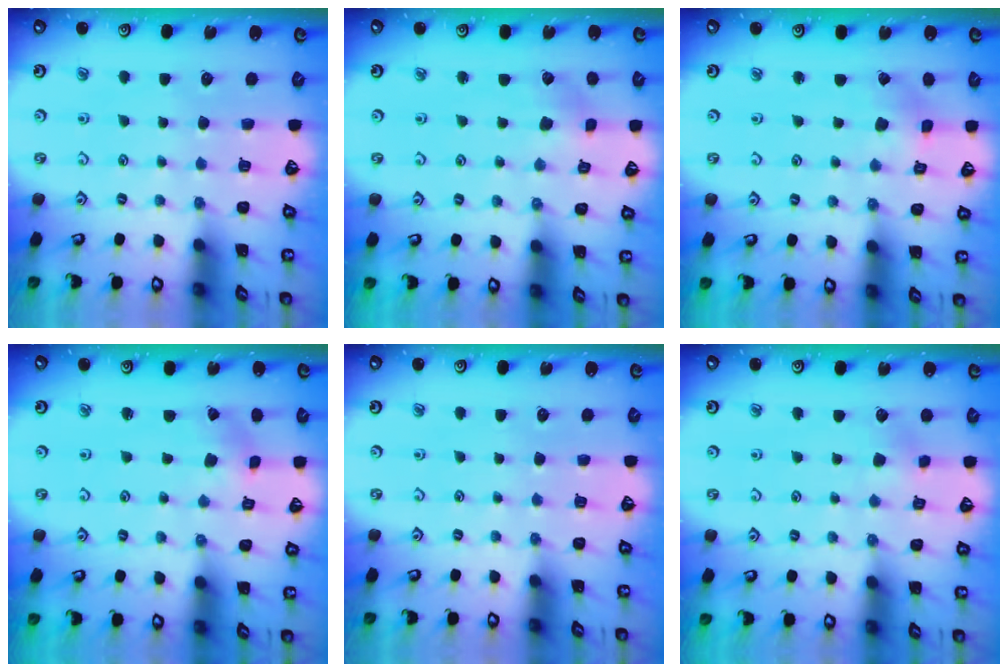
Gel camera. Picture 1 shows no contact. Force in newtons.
{"total": 2.4, "press": 2.3, "slide": 0.5}
{"total": 1.5, "press": 1.4, "slide": 0.2}
{"total": 0.0}
{"total": 0.0}
{"total": 2.9, "press": 2.9, "slide": 0.3}